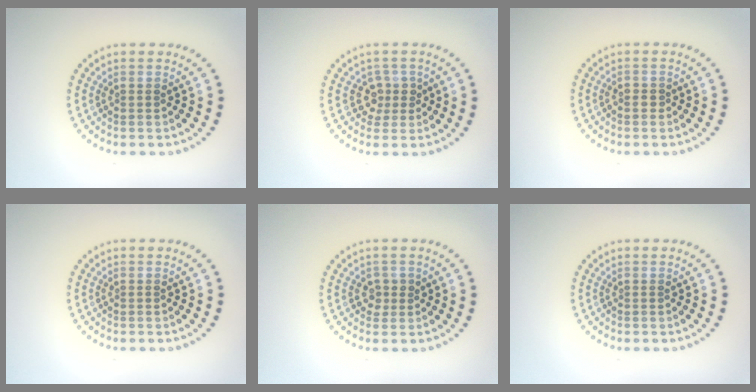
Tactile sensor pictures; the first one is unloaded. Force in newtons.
{"total": 2.0, "press": 1.6, "slide": 1.2}
{"total": 0.5, "press": 0.4, "slide": 0.3}
{"total": 0.0}
{"total": 1.3, "press": 1.2, "slide": 0.4}
{"total": 0.0}